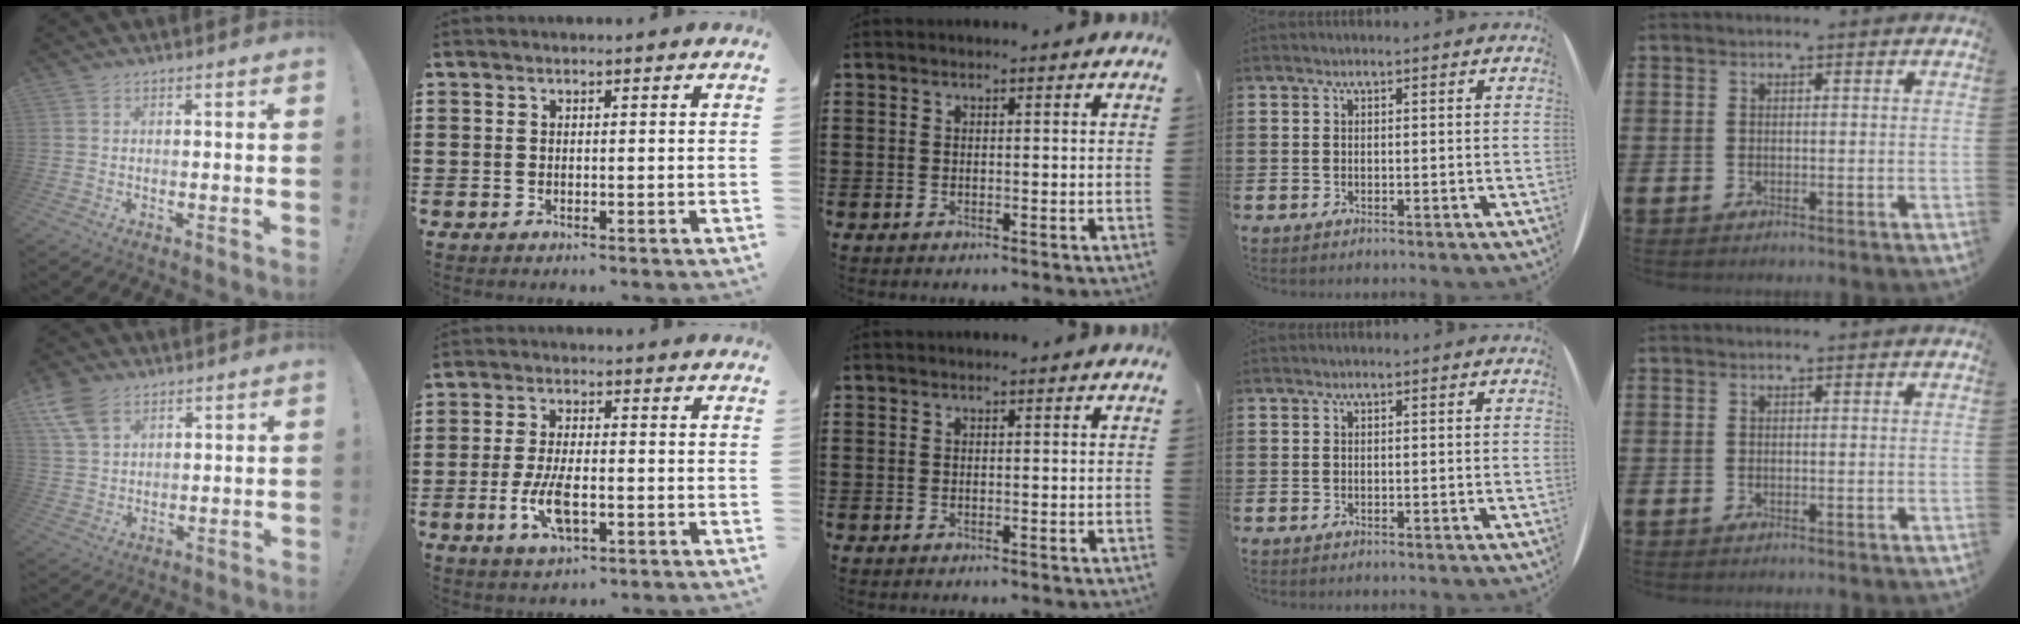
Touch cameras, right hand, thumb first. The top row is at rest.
{"thumb": {"total": 8.5, "force": [4.9, 5.2, 4.6], "torque": [-0.097, -0.012, 0.098]}, "index": {"total": 6.9, "force": [-2.1, 2.8, 5.9], "torque": [-0.140, -0.011, -0.043]}}